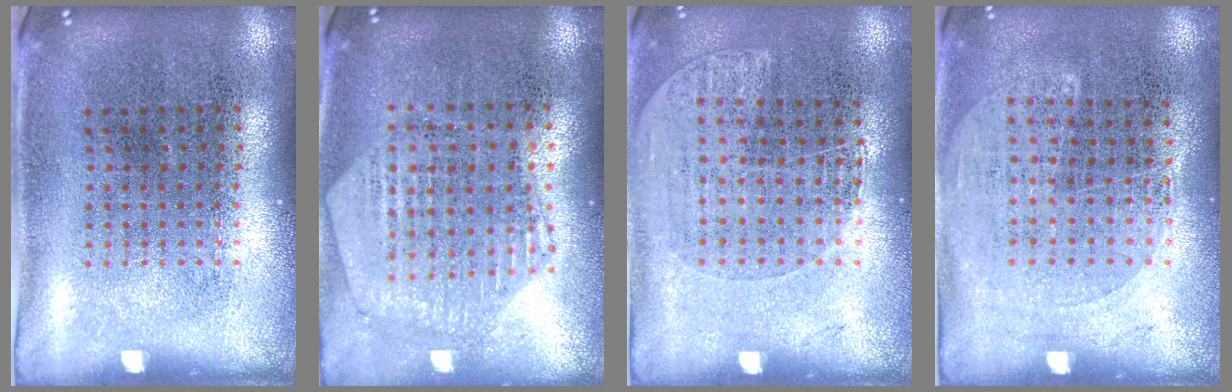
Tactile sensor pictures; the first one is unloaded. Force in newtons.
{"total": 1.2, "press": 1.2, "slide": 0.2}
{"total": 1.1, "press": 1.0, "slide": 0.6}
{"total": 1.3, "press": 1.0, "slide": 0.7}